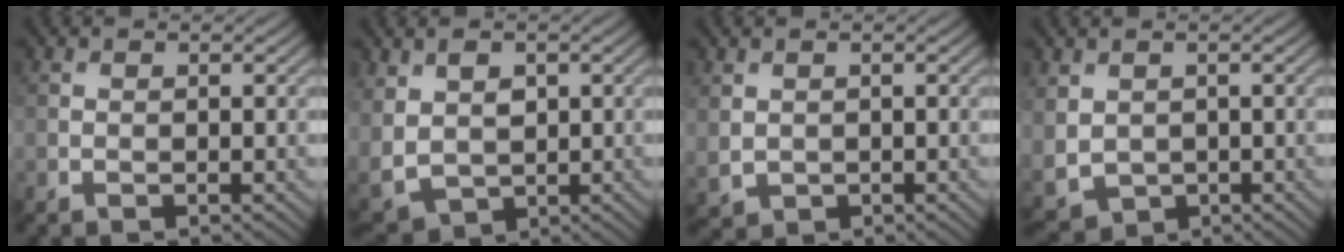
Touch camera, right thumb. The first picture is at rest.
{"total": 7.2, "force": [1.6, 5.5, 4.4], "torque": [-0.126, -0.013, 0.038]}
{"total": 2.1, "force": [0.5, 1.8, 0.9], "torque": [-0.034, -0.008, 0.017]}
{"total": 4.4, "force": [0.7, 3.7, 2.4], "torque": [-0.089, -0.019, 0.015]}